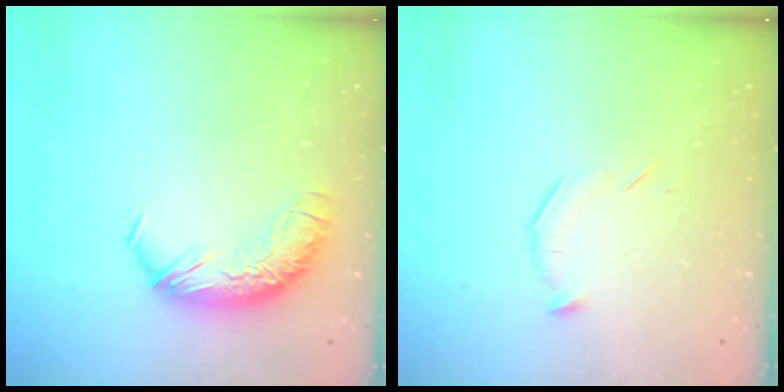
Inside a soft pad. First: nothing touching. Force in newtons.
{"total": 5.5, "press": 5.3, "slide": 1.2}